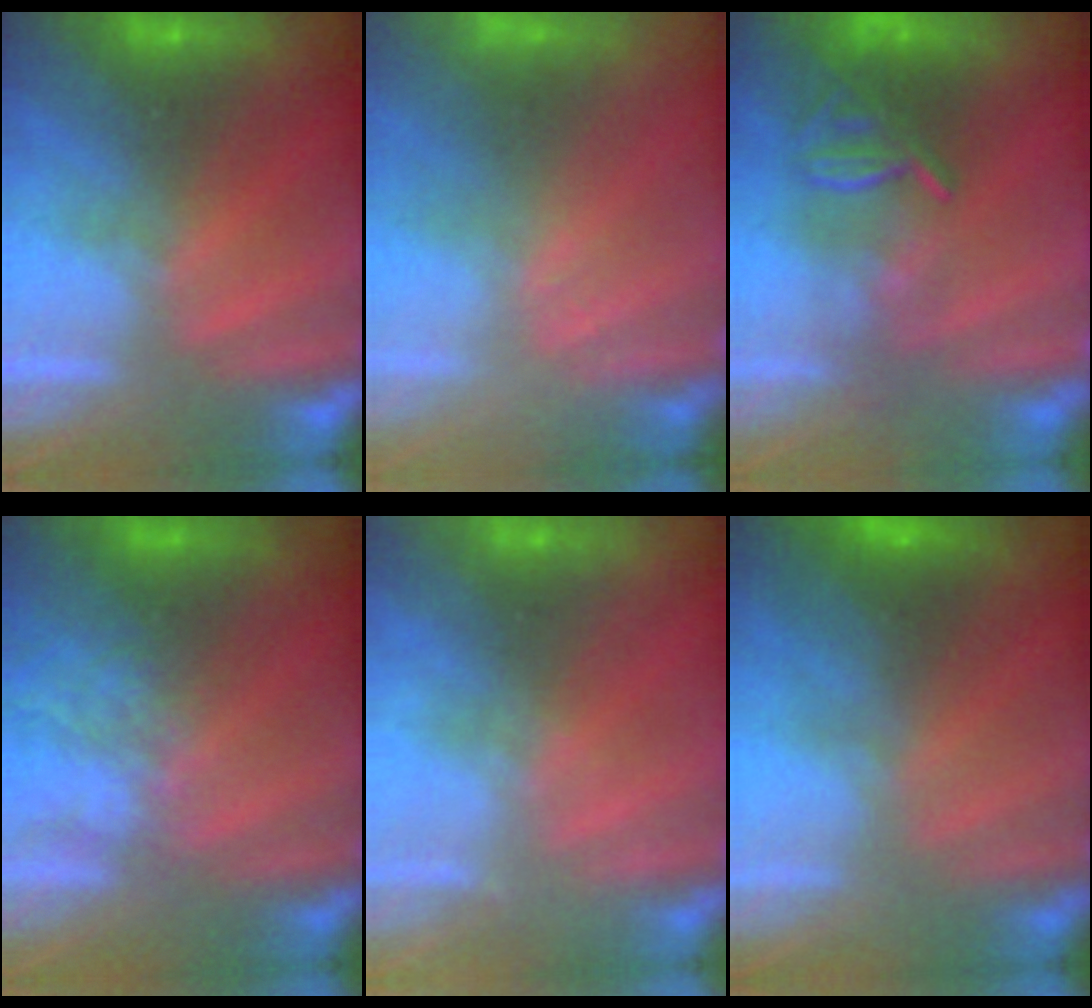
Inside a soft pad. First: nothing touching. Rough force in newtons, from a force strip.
{"total": 2.4}
{"total": 7.3}
{"total": 2.1}
{"total": 2.2}
{"total": 3.0}